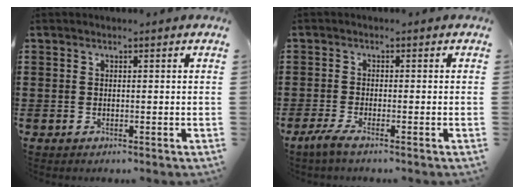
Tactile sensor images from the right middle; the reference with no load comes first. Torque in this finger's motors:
{"motor_torque": [1.18, 0.36, 0.16, 0.05]}